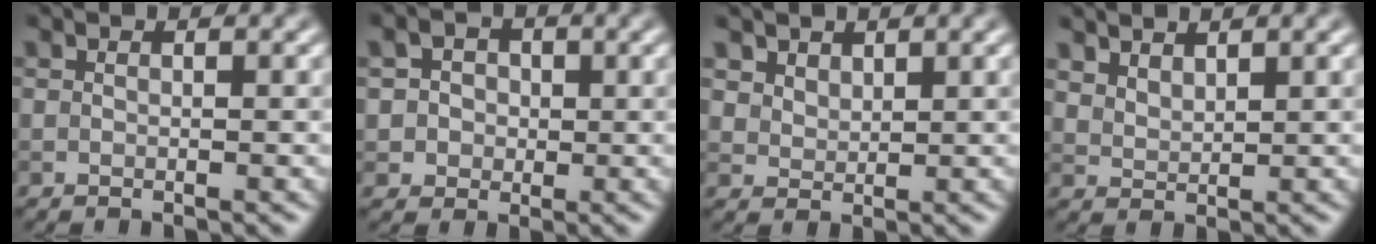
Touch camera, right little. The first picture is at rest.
{"total": 2.6, "force": [0.4, 2.4, 1.0], "torque": [-0.009, 0.006, 0.003]}
{"total": 2.7, "force": [2.0, 1.7, 0.8], "torque": [-0.029, -0.013, 0.055]}
{"total": 2.3, "force": [2.1, 0.8, 0.7], "torque": [-0.016, -0.002, 0.050]}